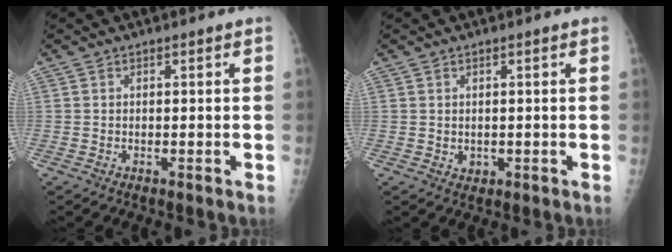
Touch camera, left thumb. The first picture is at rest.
{"total": 1.2, "force": [0.4, 0.8, 0.8], "torque": [-0.010, -0.005, 0.011]}